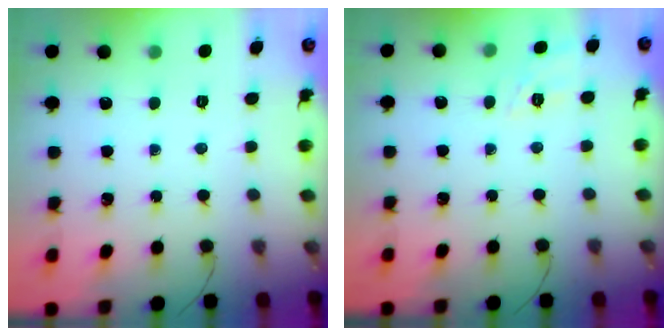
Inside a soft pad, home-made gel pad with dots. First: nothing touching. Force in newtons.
{"total": 9.4, "press": 9.2, "slide": 1.7}